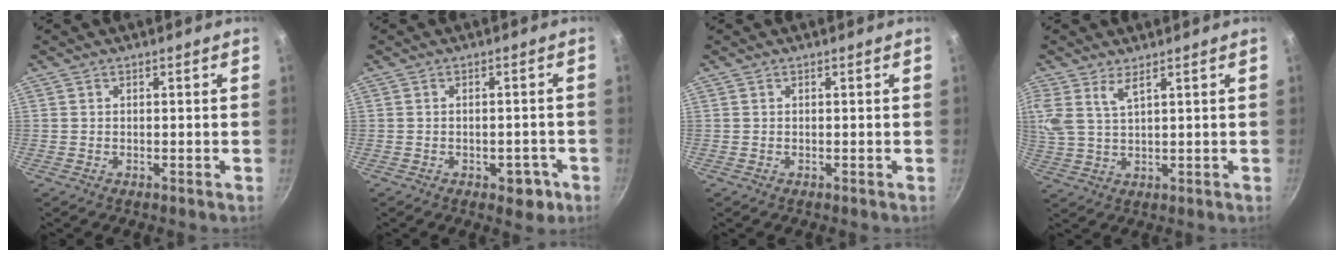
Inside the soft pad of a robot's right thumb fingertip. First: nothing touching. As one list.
[{"total": 4.7, "force": [-2.1, 2.6, 3.4], "torque": [-0.024, 0.013, -0.021]}, {"total": 0.0}, {"total": 7.8, "force": [4.7, 3.4, 5.2], "torque": [-0.115, -0.009, 0.101]}]